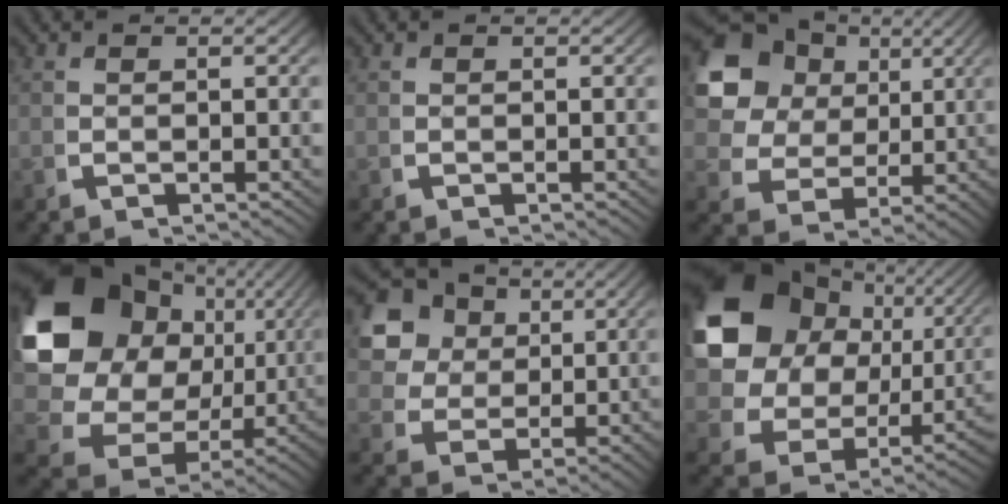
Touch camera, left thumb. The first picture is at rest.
{"total": 0.0}
{"total": 11.4, "force": [3.4, 8.8, 6.5], "torque": [-0.150, -0.017, 0.060]}
{"total": 19.8, "force": [1.2, 15.0, 12.9], "torque": [-0.290, -0.042, 0.040]}
{"total": 11.5, "force": [3.8, 9.4, 5.4], "torque": [-0.117, -0.005, 0.054]}
{"total": 15.3, "force": [1.9, 11.9, 9.4], "torque": [-0.220, -0.041, 0.050]}